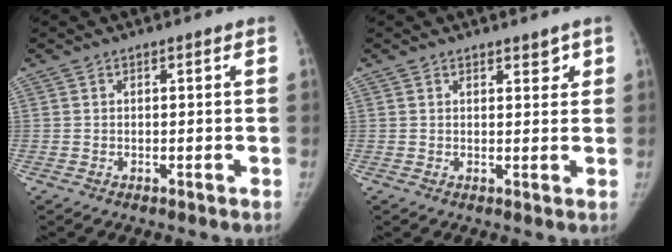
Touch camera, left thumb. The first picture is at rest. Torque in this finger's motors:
{"motor_torque": [-0.07, 0.00, -0.06, 0.22, -0.01]}